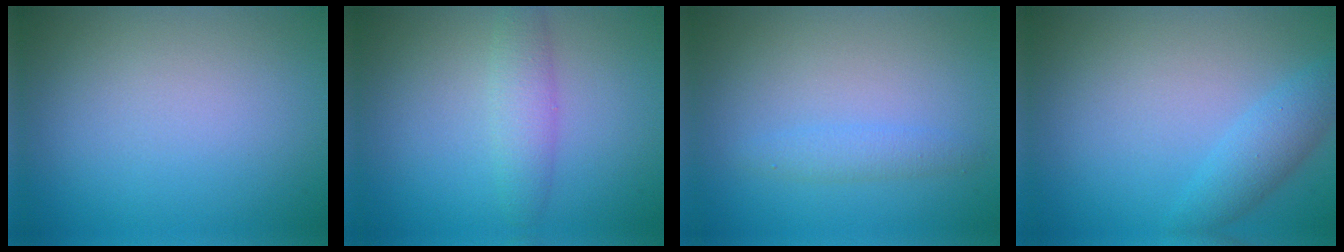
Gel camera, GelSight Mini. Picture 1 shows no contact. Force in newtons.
{"total": 2.5, "press": 2.5, "slide": 0.1}
{"total": 1.5, "press": 1.4, "slide": 0.1}
{"total": 2.7, "press": 2.7, "slide": 0.1}